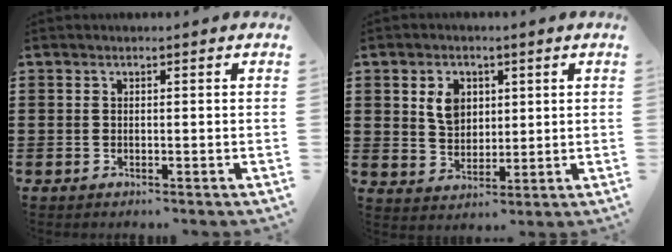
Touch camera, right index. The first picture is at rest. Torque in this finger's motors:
{"motor_torque": [0.13, -0.04, 0.20, 0.08]}